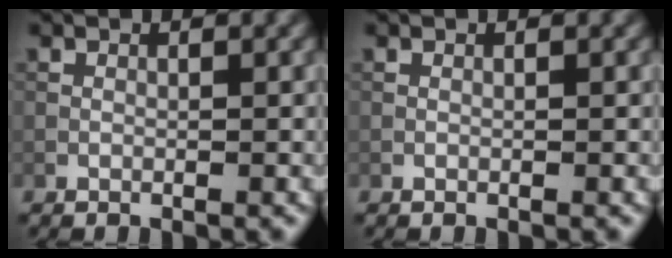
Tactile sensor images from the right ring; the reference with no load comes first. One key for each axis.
{"total": 0.0}